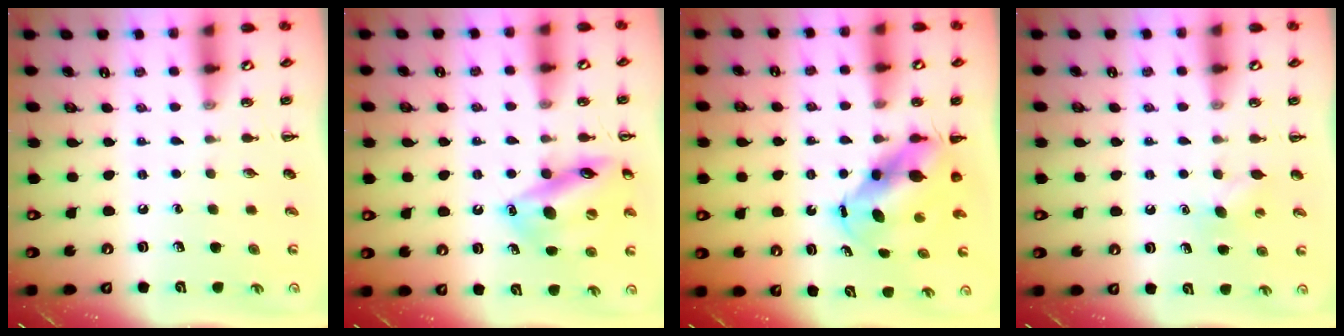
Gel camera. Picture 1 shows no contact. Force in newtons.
{"total": 16.3, "press": 16.2, "slide": 2.3}
{"total": 6.8, "press": 6.6, "slide": 1.5}
{"total": 3.9, "press": 3.8, "slide": 1.1}